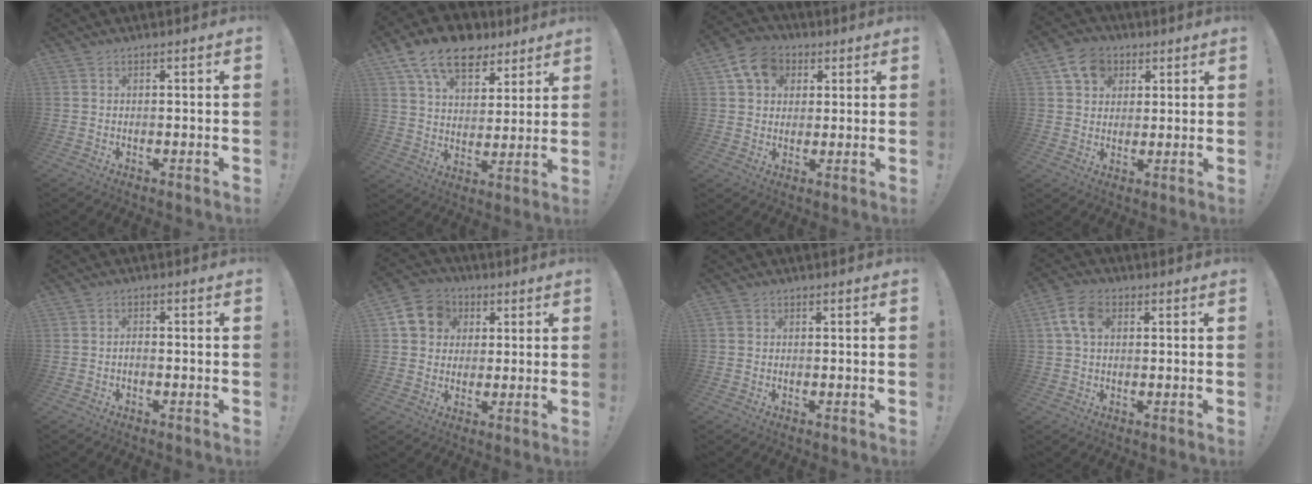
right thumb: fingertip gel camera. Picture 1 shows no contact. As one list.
[{"total": 15.1, "force": [9.2, 8.9, 8.0], "torque": [-0.136, -0.049, 0.171]}, {"total": 11.1, "force": [4.1, 9.0, 4.9], "torque": [-0.071, -0.008, 0.083]}, {"total": 9.6, "force": [4.1, 7.9, 3.5], "torque": [-0.050, -0.015, 0.083]}, {"total": 1.4, "force": [-0.8, 0.4, 1.0], "torque": [-0.015, 0.003, -0.015]}, {"total": 11.4, "force": [3.2, 10.0, 4.4], "torque": [-0.059, 0.000, 0.069]}, {"total": 0.9, "force": [0.2, 0.8, 0.4], "torque": [-0.006, 0.003, 0.004]}, {"total": 8.1, "force": [1.9, 5.3, 5.8], "torque": [-0.114, 0.010, 0.037]}]